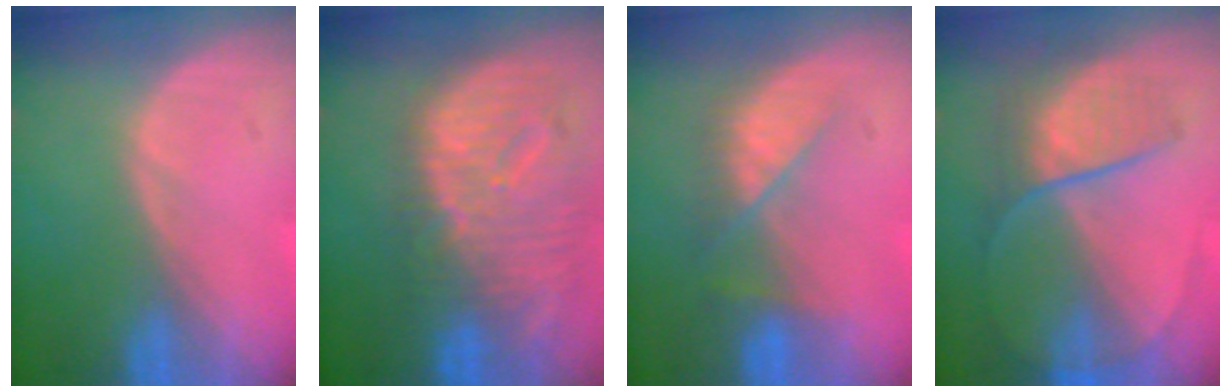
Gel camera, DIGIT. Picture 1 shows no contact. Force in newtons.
{"total": 12.5, "press": 10.8, "slide": 6.4}
{"total": 5.0, "press": 5.0, "slide": 0.4}
{"total": 6.7, "press": 6.6, "slide": 1.5}